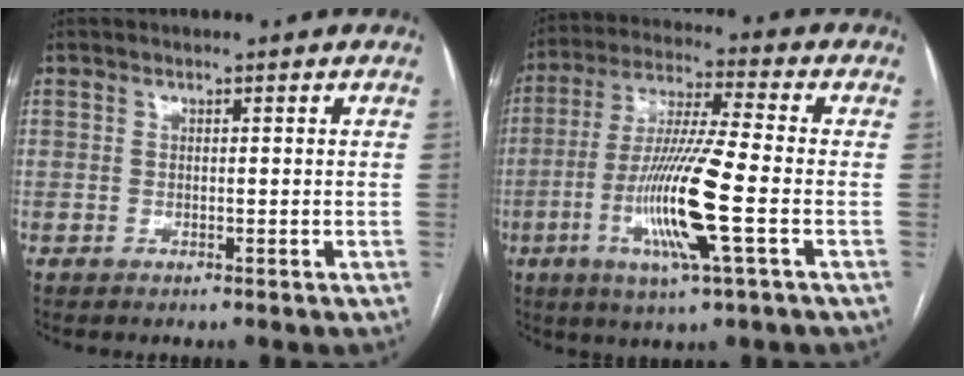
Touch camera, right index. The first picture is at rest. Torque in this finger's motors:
{"motor_torque": [1.98, -0.16, 0.89, 0.21]}